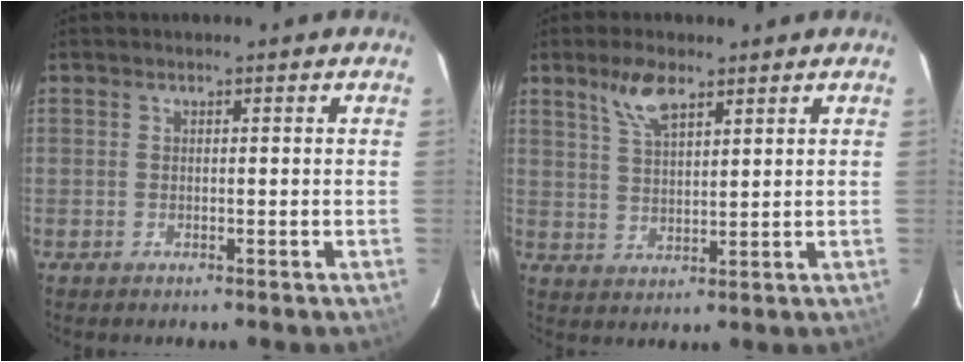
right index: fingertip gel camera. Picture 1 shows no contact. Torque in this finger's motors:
{"motor_torque": [0.20, 0.01, 0.34, 0.07]}